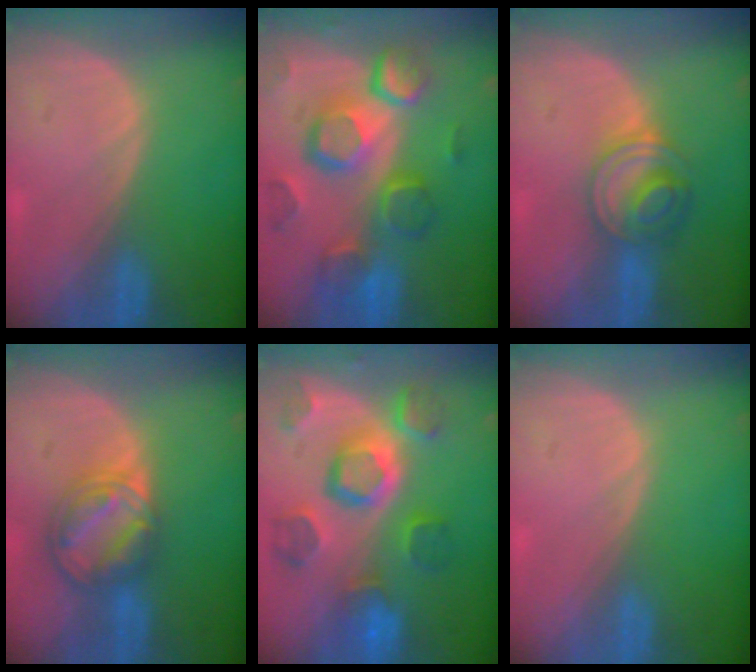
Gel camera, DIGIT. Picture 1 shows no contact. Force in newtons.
{"total": 12.3, "press": 10.6, "slide": 6.2}
{"total": 5.7, "press": 5.7, "slide": 0.4}
{"total": 8.1, "press": 6.9, "slide": 4.2}
{"total": 11.6, "press": 10.0, "slide": 5.8}
{"total": 0.0}